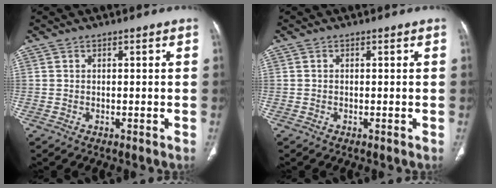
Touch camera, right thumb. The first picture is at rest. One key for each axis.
{"total": 0.0}